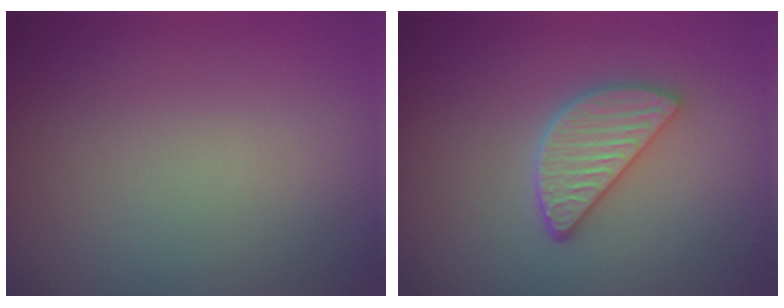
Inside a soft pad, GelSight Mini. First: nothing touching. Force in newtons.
{"total": 4.1, "press": 3.4, "slide": 2.3}